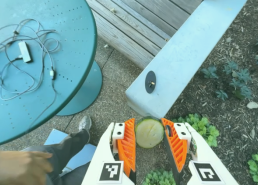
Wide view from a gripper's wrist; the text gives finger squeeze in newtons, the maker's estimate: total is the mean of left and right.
{"total": 10.4, "left": 10.6, "right": 10.2}